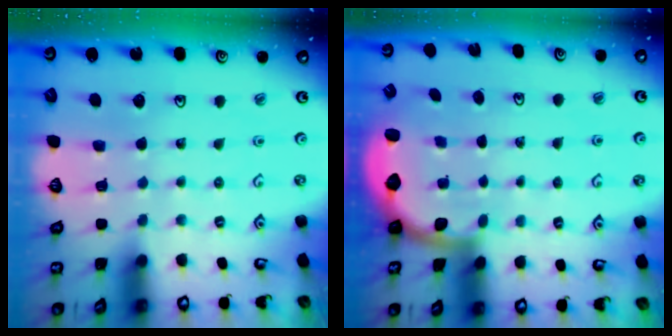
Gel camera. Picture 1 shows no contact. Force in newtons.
{"total": 2.7, "press": 2.0, "slide": 1.7}